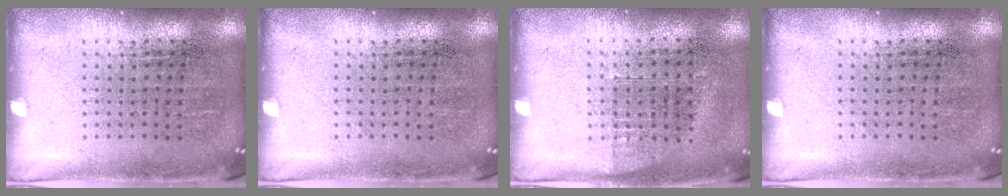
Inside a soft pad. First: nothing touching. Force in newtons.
{"total": 0.0}
{"total": 0.7, "press": 0.7, "slide": 0.3}
{"total": 0.0}